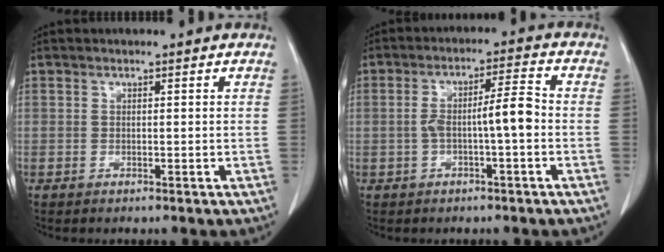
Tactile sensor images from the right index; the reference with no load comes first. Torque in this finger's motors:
{"motor_torque": [0.43, -0.19, 0.23, 0.04]}